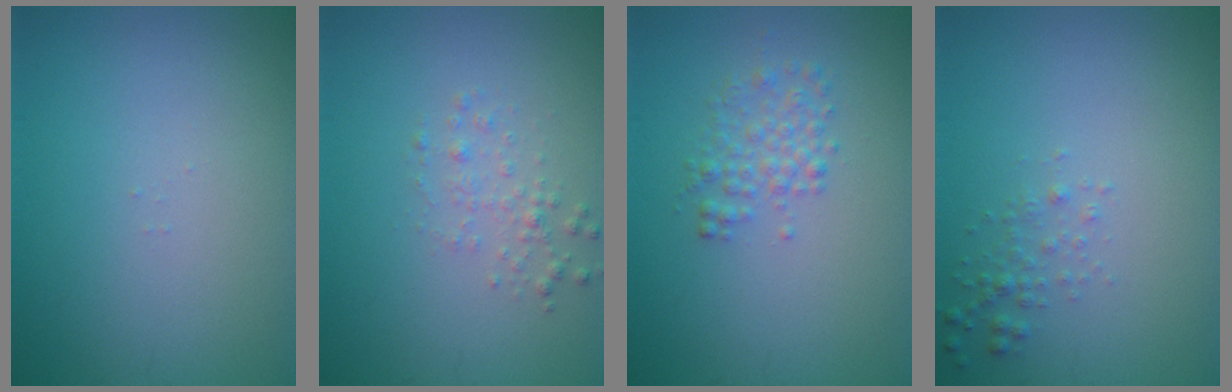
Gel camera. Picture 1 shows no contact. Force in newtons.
{"total": 1.4, "press": 1.4, "slide": 0.0}
{"total": 2.0, "press": 2.0, "slide": 0.0}
{"total": 1.1, "press": 1.1, "slide": 0.1}